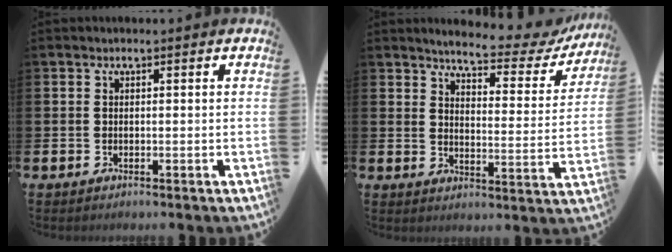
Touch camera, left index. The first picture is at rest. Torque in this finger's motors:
{"motor_torque": [1.08, -1.06, 0.16, 0.04]}